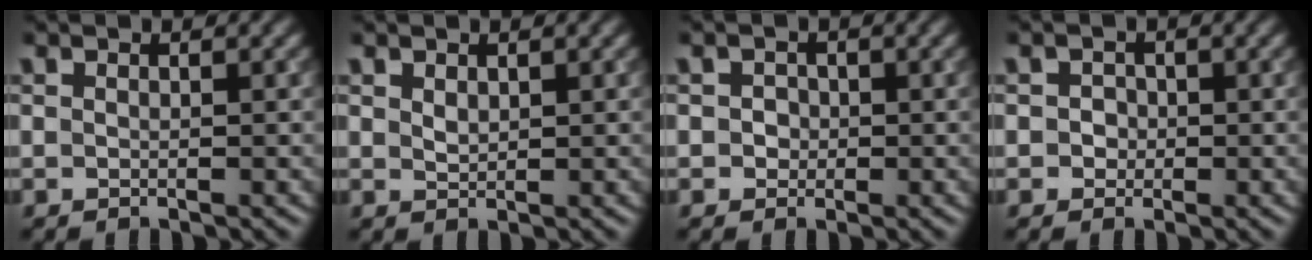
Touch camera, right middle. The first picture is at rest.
{"total": 0.9, "force": [0.5, 0.6, 0.5], "torque": [-0.013, -0.001, 0.014]}
{"total": 1.3, "force": [0.1, 1.2, 0.4], "torque": [0.006, 0.001, -0.002]}
{"total": 1.3, "force": [0.0, 1.2, 0.4], "torque": [0.009, 0.001, -0.005]}